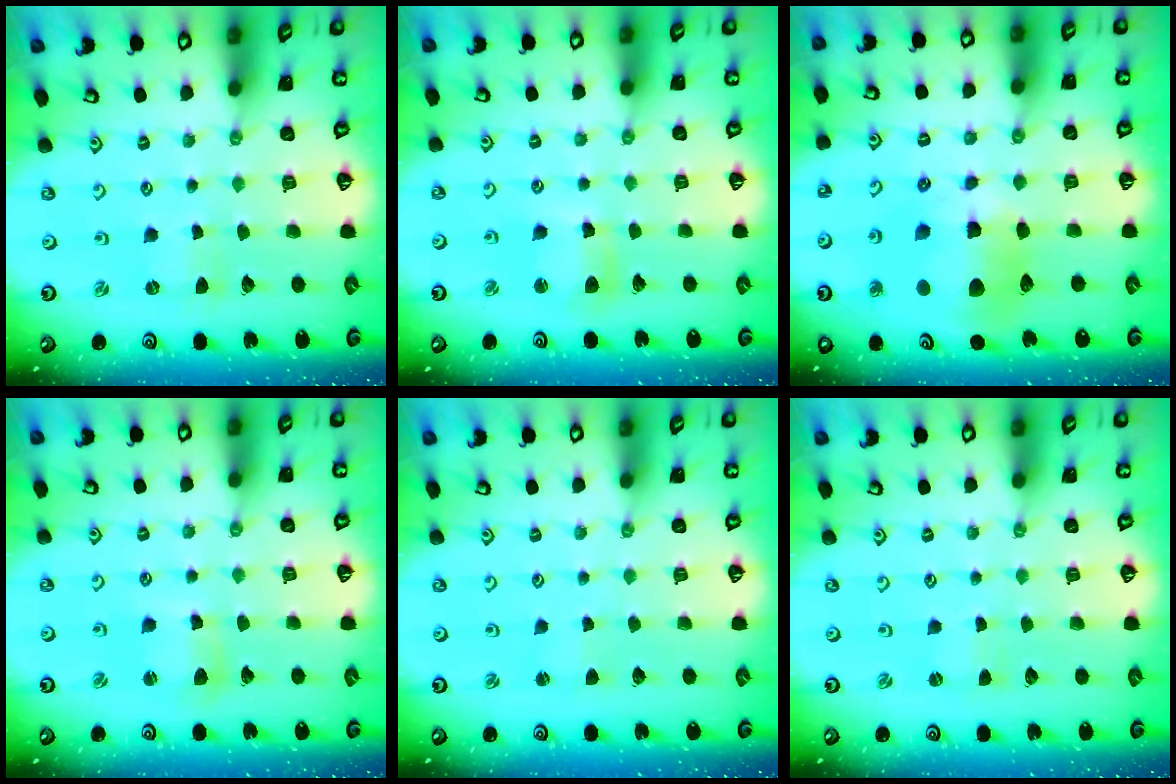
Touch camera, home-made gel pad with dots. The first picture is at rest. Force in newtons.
{"total": 7.6, "press": 7.6, "slide": 1.1}
{"total": 14.7, "press": 14.5, "slide": 1.9}
{"total": 5.6, "press": 5.6, "slide": 0.7}
{"total": 1.4, "press": 1.4, "slide": 0.3}
{"total": 0.0}